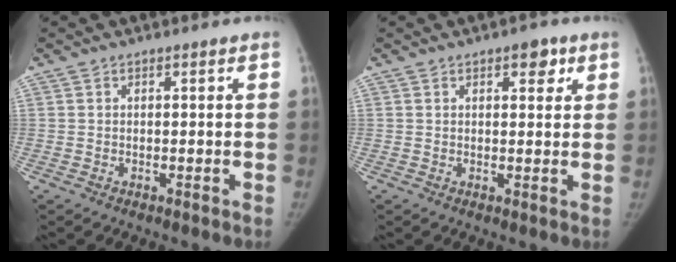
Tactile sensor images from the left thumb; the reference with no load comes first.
{"total": 3.6, "force": [1.9, 1.8, 2.4], "torque": [-0.012, -0.004, 0.021]}